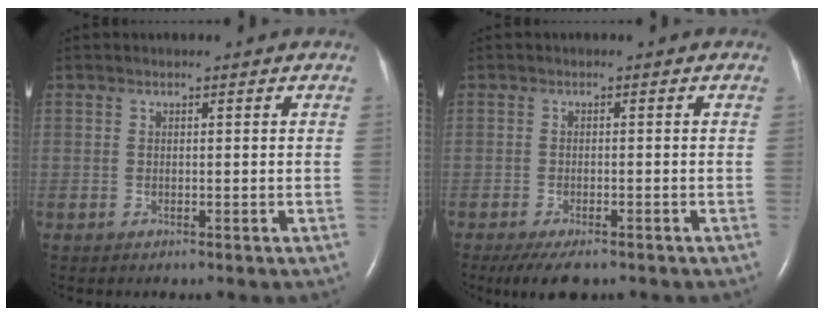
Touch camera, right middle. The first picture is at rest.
{"total": 5.4, "force": [-4.0, 1.7, 3.2], "torque": [-0.053, -0.010, -0.063]}